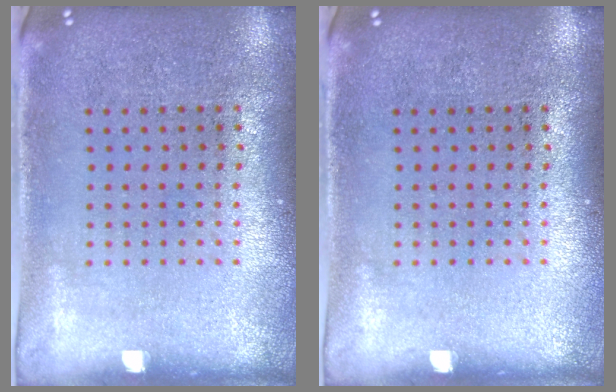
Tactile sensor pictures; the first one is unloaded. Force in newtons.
{"total": 0.0}